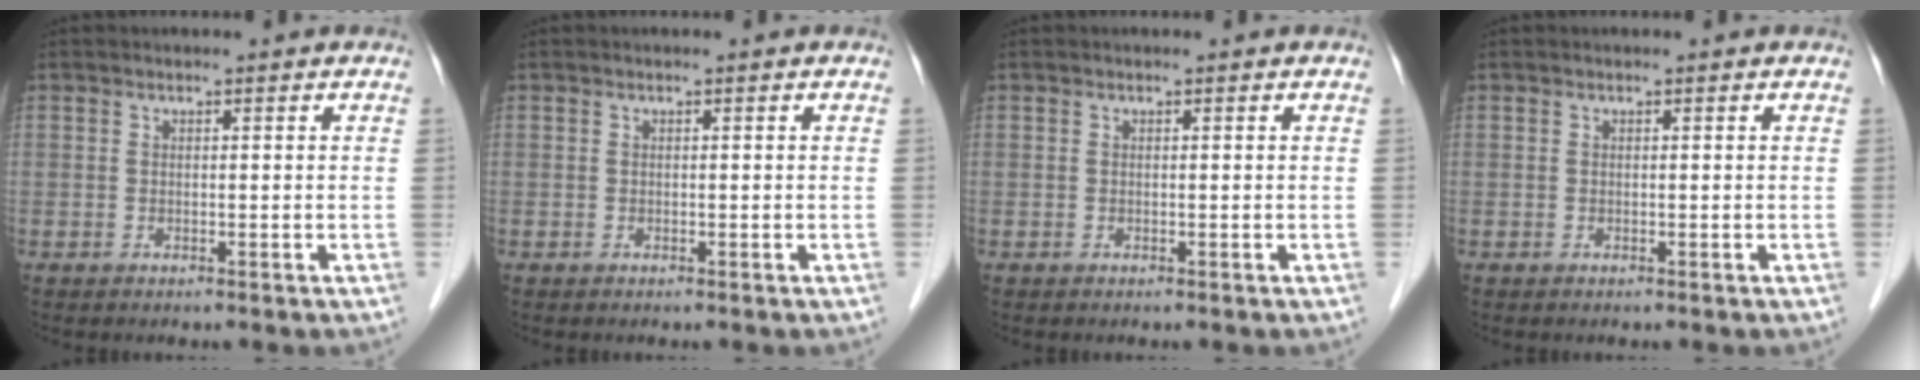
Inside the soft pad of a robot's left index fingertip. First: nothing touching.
{"total": 0.0}
{"total": 0.0}
{"total": 0.0}